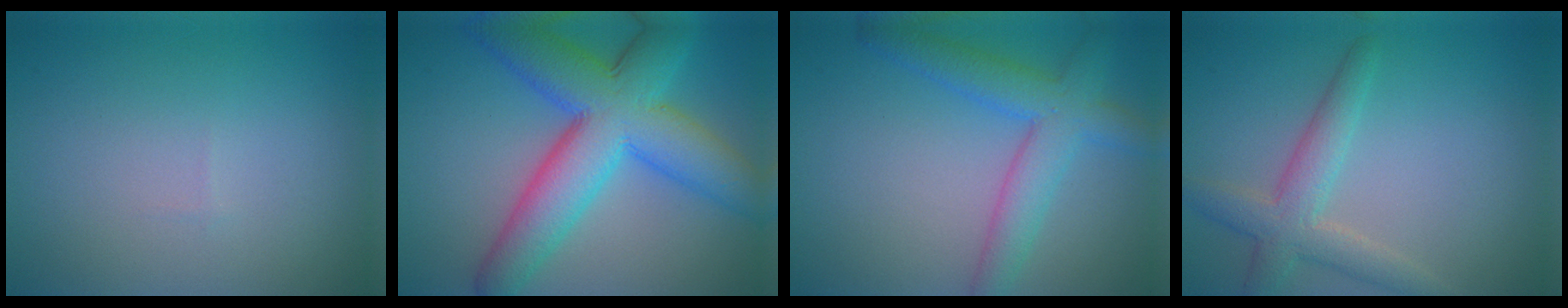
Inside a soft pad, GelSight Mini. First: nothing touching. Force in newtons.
{"total": 10.6, "press": 10.6, "slide": 0.2}
{"total": 4.7, "press": 4.6, "slide": 0.4}
{"total": 3.8, "press": 3.8, "slide": 0.2}